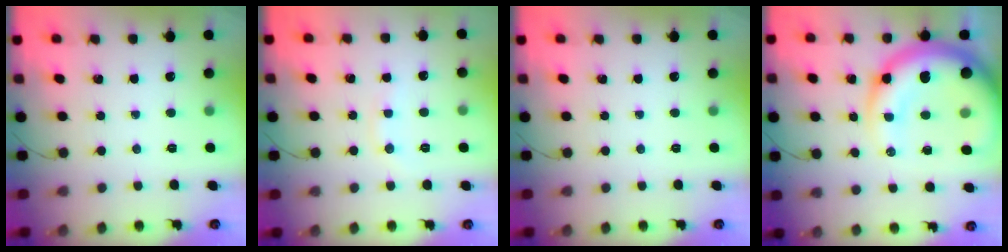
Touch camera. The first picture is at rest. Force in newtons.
{"total": 5.3, "press": 5.1, "slide": 1.6}
{"total": 0.0}
{"total": 20.5, "press": 20.0, "slide": 4.7}